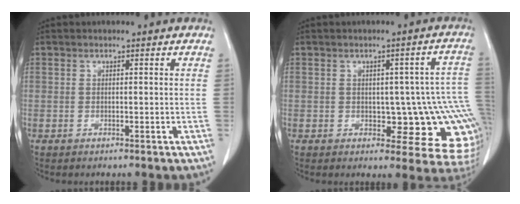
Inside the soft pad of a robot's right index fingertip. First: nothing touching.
{"total": 12.4, "force": [-2.3, 5.3, 11.0], "torque": [-0.076, 0.026, -0.018]}